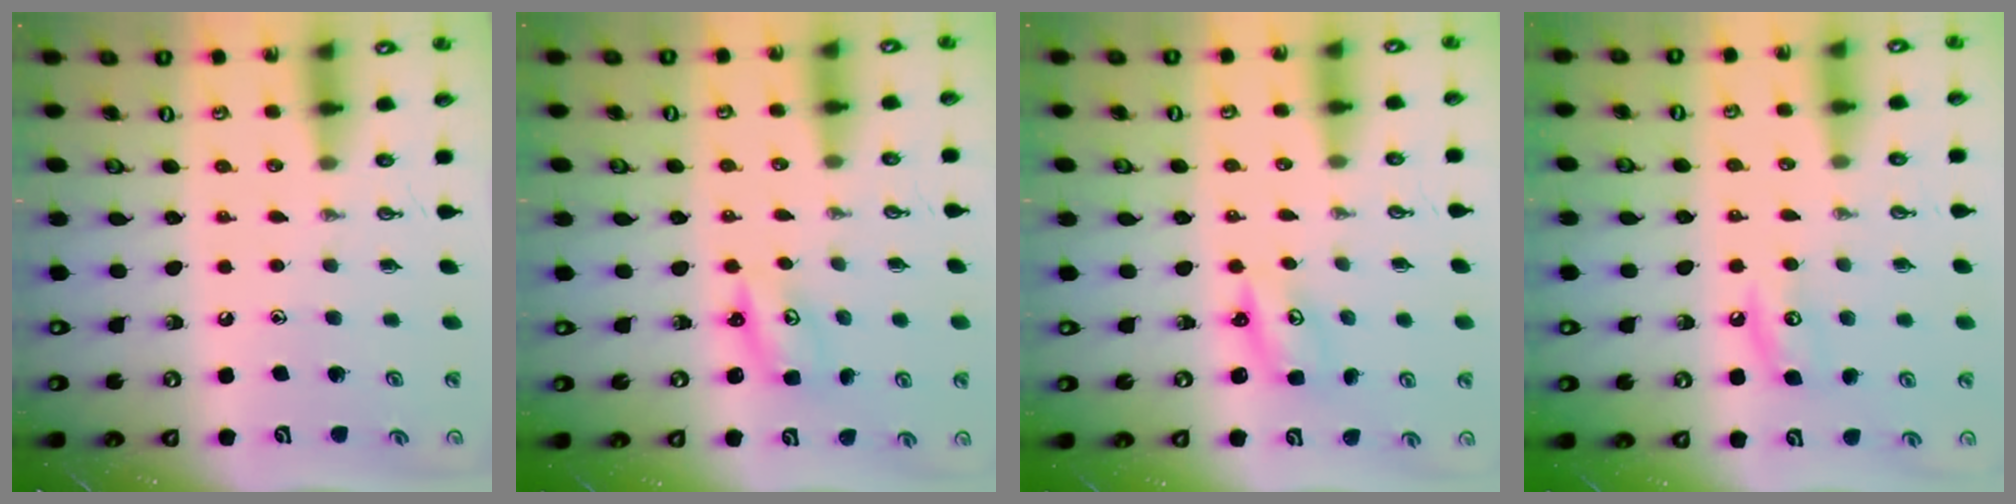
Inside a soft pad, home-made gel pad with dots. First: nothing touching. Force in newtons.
{"total": 2.6, "press": 2.6, "slide": 0.2}
{"total": 2.6, "press": 2.6, "slide": 0.2}
{"total": 6.5, "press": 6.5, "slide": 0.3}